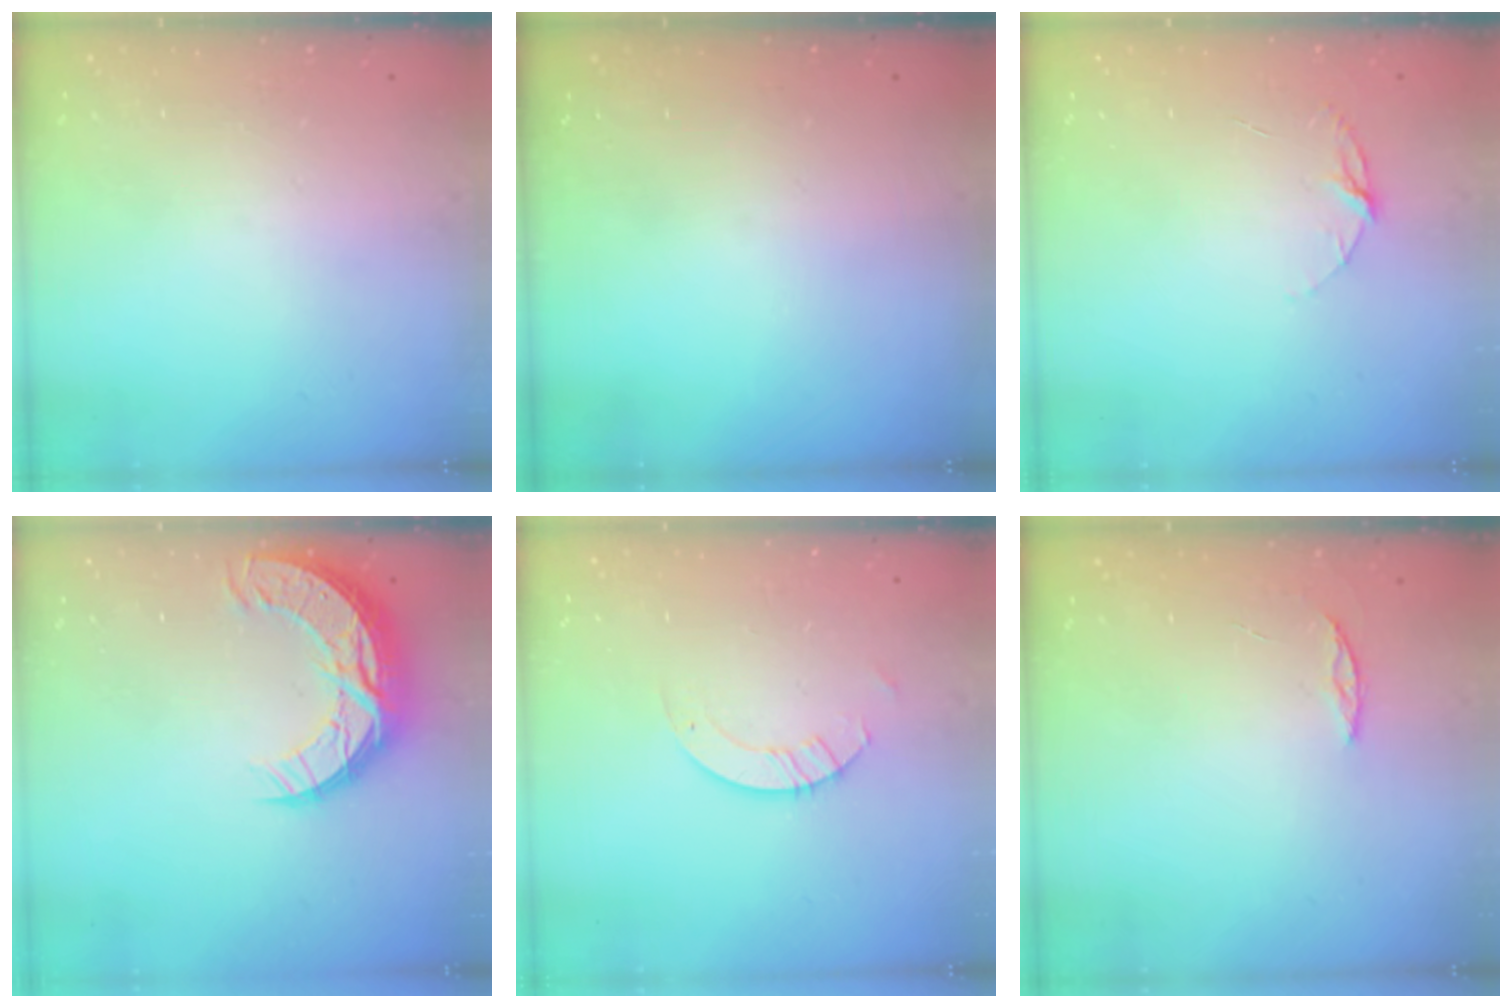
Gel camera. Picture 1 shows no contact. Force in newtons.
{"total": 0.0}
{"total": 4.1, "press": 4.1, "slide": 0.3}
{"total": 15.1, "press": 15.1, "slide": 1.1}
{"total": 2.6, "press": 2.6, "slide": 0.2}
{"total": 2.4, "press": 2.4, "slide": 0.2}